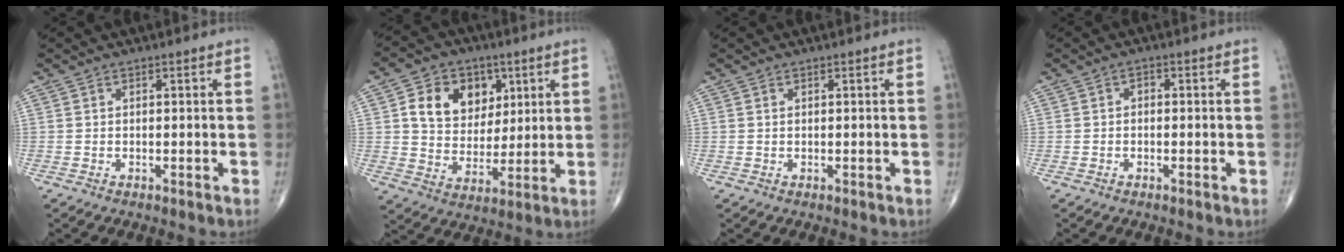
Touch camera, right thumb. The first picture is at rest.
{"total": 13.2, "force": [4.5, 10.3, 7.1], "torque": [-0.072, -0.012, 0.080]}
{"total": 0.0}
{"total": 1.1, "force": [-0.1, 0.8, 0.8], "torque": [-0.006, 0.005, -0.005]}